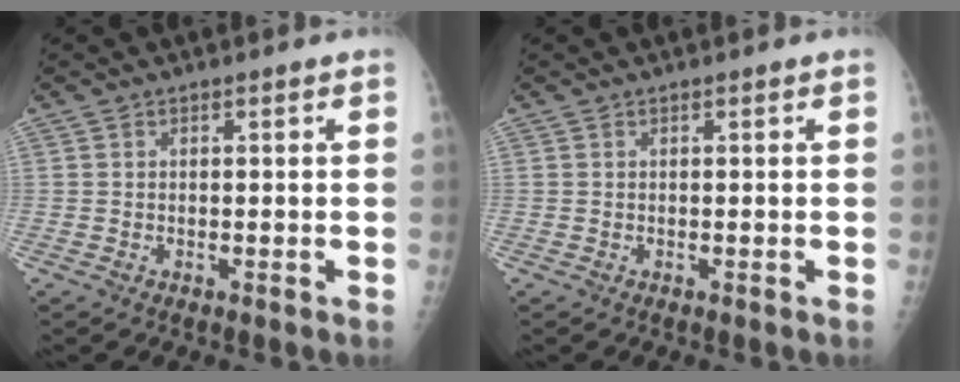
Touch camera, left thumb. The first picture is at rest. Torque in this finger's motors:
{"motor_torque": [0.11, 0.11, -0.12, -0.12, 0.00]}